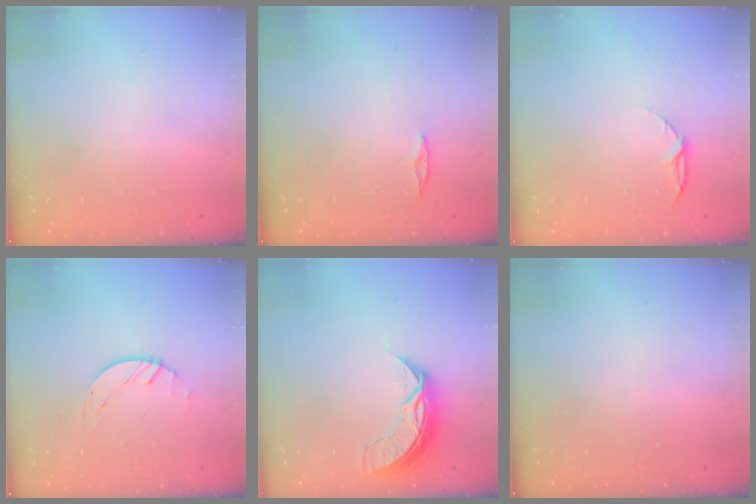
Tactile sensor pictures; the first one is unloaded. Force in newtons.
{"total": 3.0, "press": 2.9, "slide": 0.3}
{"total": 4.9, "press": 4.8, "slide": 0.6}
{"total": 1.5, "press": 1.4, "slide": 0.1}
{"total": 7.2, "press": 7.2, "slide": 0.5}
{"total": 0.0}